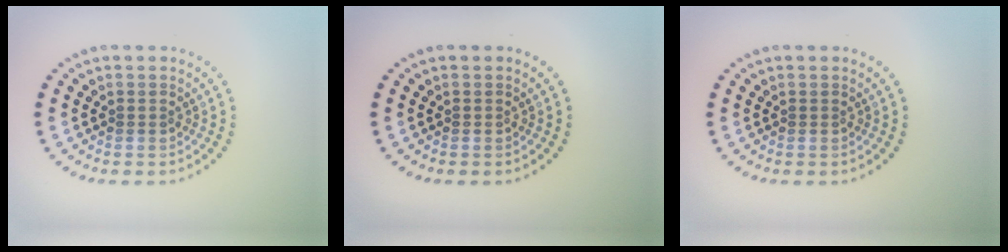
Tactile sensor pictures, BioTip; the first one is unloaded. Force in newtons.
{"total": 0.0}
{"total": 0.0}